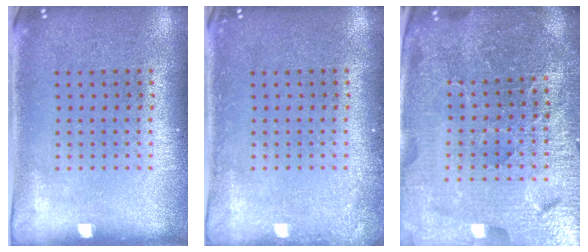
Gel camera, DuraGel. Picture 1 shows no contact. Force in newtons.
{"total": 1.1, "press": 1.1, "slide": 0.1}
{"total": 5.8, "press": 5.3, "slide": 2.5}